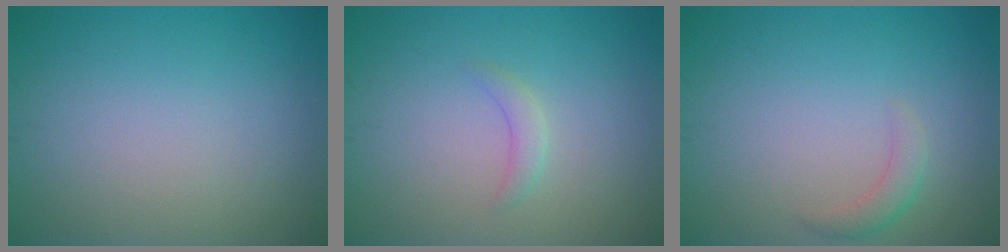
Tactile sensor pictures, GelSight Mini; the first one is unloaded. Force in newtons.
{"total": 1.2, "press": 1.2, "slide": 0.0}
{"total": 1.5, "press": 1.5, "slide": 0.1}